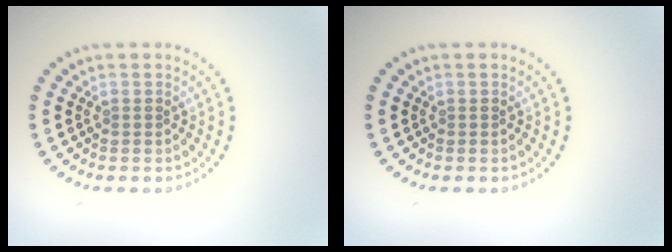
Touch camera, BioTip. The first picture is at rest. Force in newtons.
{"total": 0.0}